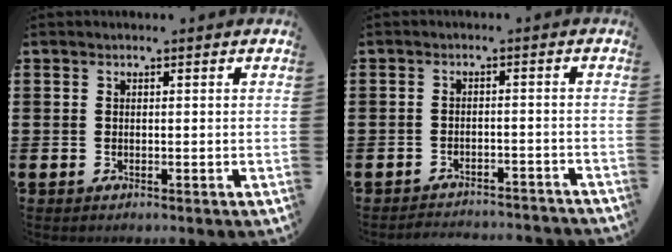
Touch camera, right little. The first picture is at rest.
{"total": 2.1, "force": [-2.1, -0.1, -0.1], "torque": [-0.004, 0.004, -0.046]}